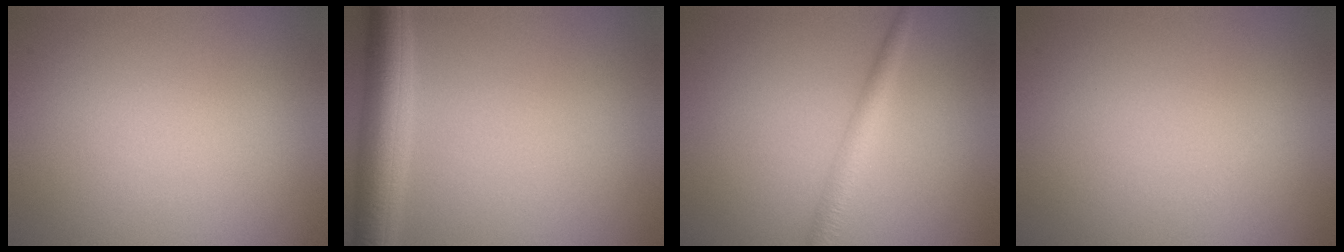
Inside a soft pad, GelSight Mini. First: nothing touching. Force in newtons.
{"total": 5.3, "press": 5.3, "slide": 0.1}
{"total": 2.5, "press": 2.5, "slide": 0.1}
{"total": 0.0}